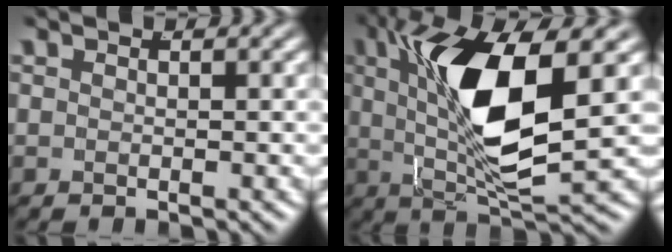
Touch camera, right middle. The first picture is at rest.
{"total": 10.1, "force": [1.5, 3.2, 9.5], "torque": [-0.172, -0.006, 0.033]}